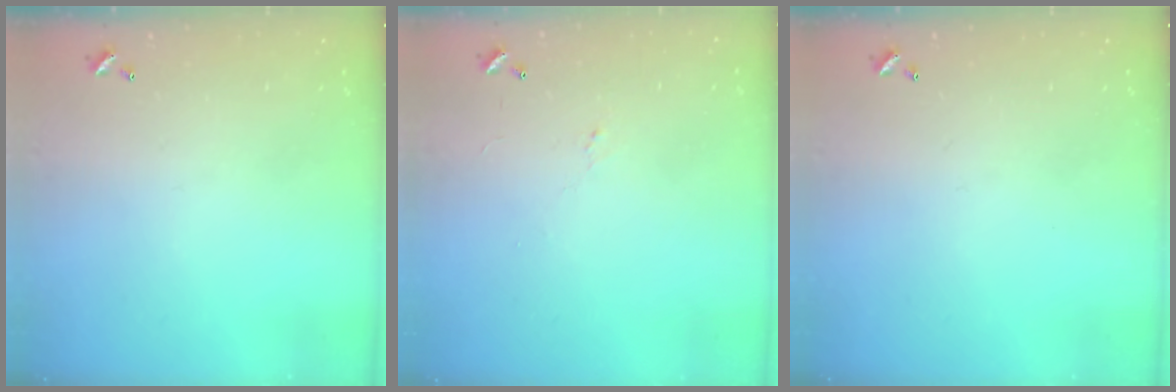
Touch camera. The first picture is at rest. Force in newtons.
{"total": 0.7, "press": 0.4, "slide": 0.6}
{"total": 0.0}